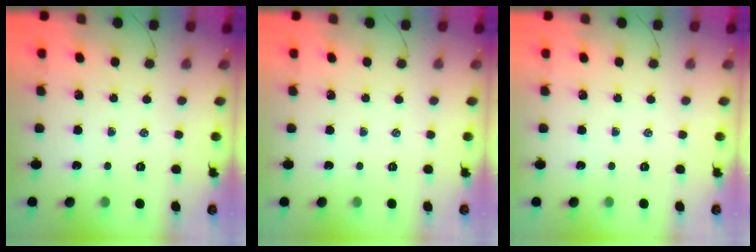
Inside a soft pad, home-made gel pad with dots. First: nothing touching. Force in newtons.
{"total": 0.0}
{"total": 0.0}